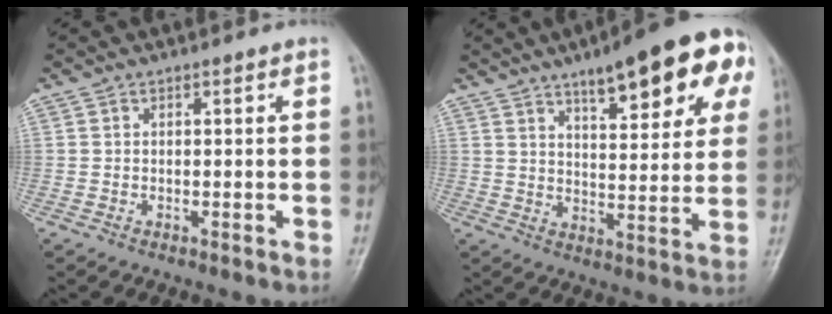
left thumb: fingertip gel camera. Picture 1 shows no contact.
{"total": 18.4, "force": [9.7, 5.8, 14.5], "torque": [-0.160, -0.021, 0.129]}